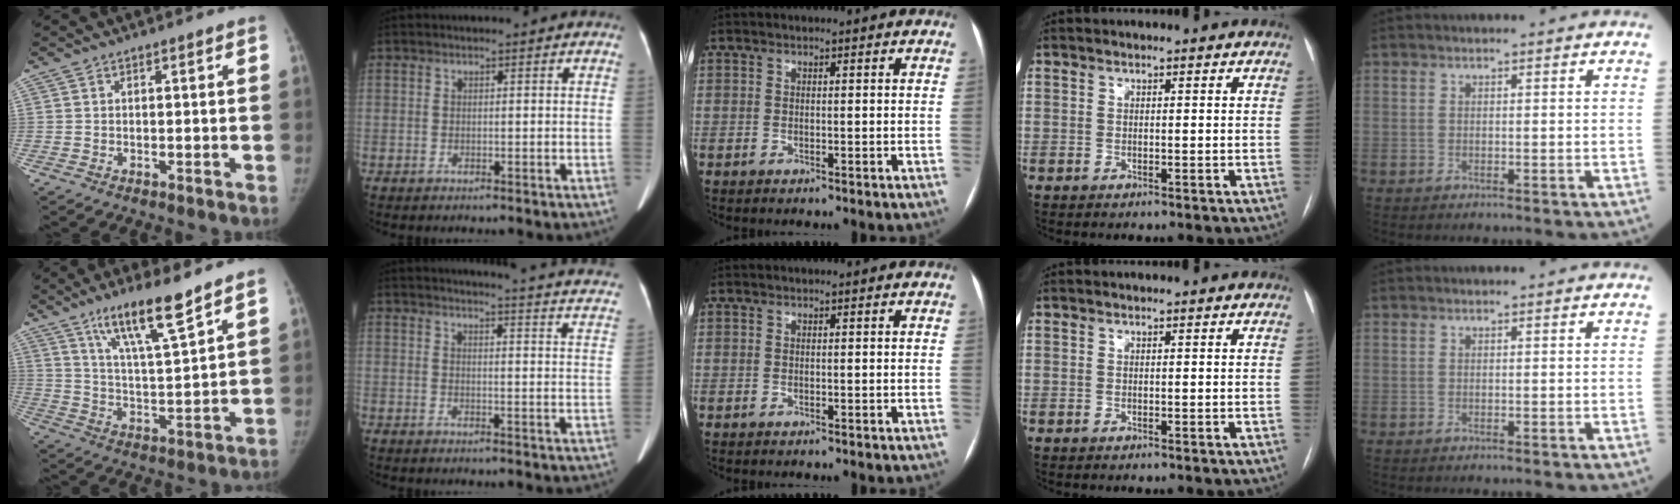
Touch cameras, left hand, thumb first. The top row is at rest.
{"thumb": {"total": 12.7, "force": [8.7, 1.5, 9.1], "torque": [-0.150, -0.054, 0.161]}, "index": {"total": 22.0, "force": [21.0, 0.9, 6.5], "torque": [-0.071, -0.093, 0.217]}}